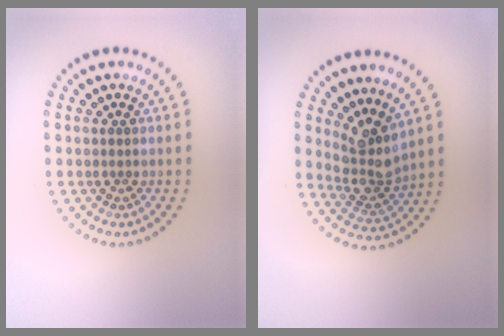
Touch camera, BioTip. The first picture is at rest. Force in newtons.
{"total": 3.8, "press": 2.9, "slide": 2.5}